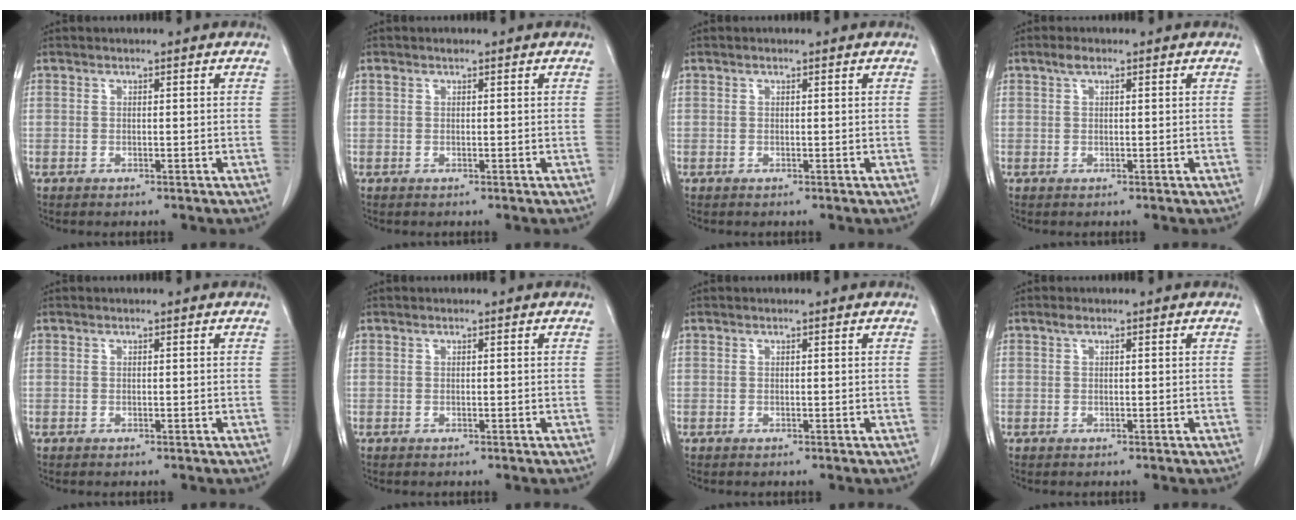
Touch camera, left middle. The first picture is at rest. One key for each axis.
{"total": 0.6, "fx": 0.5, "fy": 0.3, "fz": 0.3, "tx": -0.016, "ty": 0.015, "tz": 0.010}
{"total": 0.0}
{"total": 1.4, "fx": 0.8, "fy": 0.5, "fz": 1.0, "tx": -0.020, "ty": 0.009, "tz": 0.014}
{"total": 0.0}
{"total": 0.0}
{"total": 0.0}
{"total": 0.6, "fx": 0.3, "fy": 0.2, "fz": 0.4, "tx": -0.008, "ty": 0.006, "tz": 0.004}